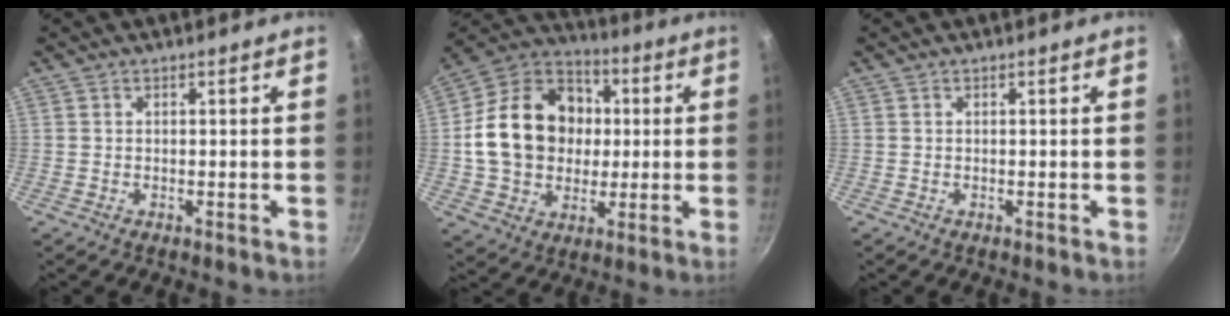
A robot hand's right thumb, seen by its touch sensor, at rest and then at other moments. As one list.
[{"total": 20.7, "force": [1.2, 16.6, 12.2], "torque": [-0.184, 0.031, 0.019]}, {"total": 0.0}]